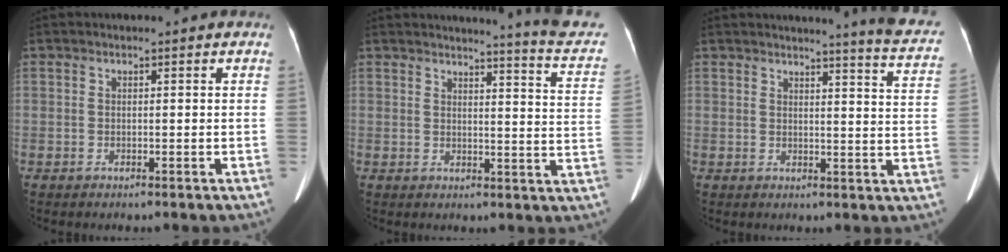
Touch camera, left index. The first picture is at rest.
{"total": 11.7, "force": [11.1, -0.8, 3.7], "torque": [-0.039, -0.074, 0.101]}
{"total": 10.2, "force": [9.6, -0.7, 3.6], "torque": [-0.036, -0.060, 0.086]}